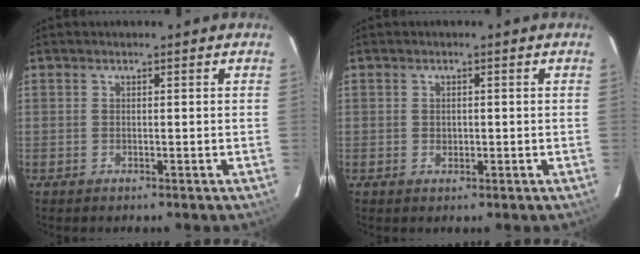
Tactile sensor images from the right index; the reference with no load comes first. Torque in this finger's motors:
{"motor_torque": [-0.16, -0.04, -0.08, -0.01]}